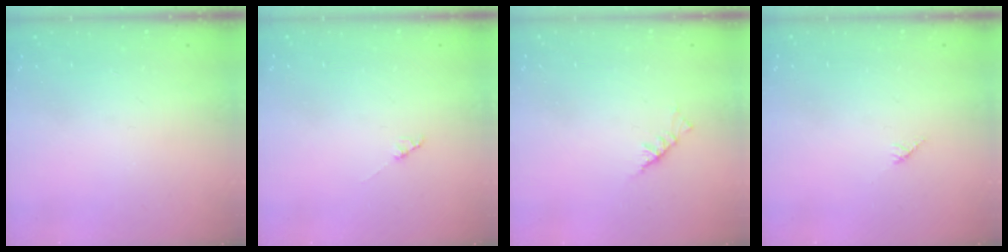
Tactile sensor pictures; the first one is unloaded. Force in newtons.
{"total": 1.4, "press": 1.4, "slide": 0.2}
{"total": 2.3, "press": 2.2, "slide": 0.5}
{"total": 2.7, "press": 2.7, "slide": 0.2}